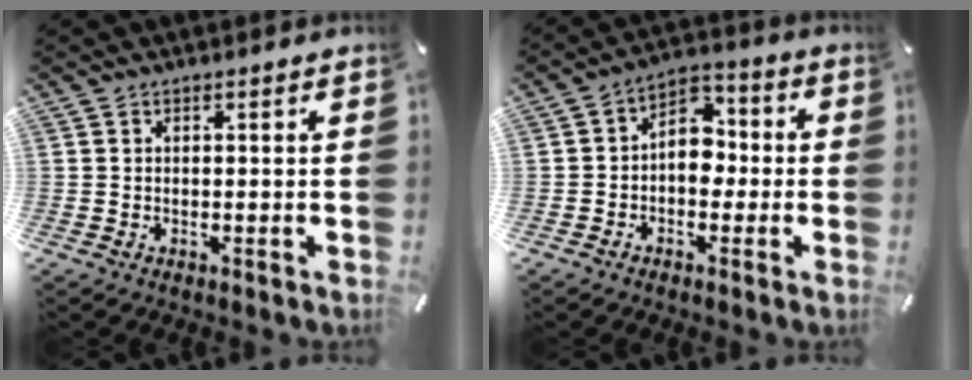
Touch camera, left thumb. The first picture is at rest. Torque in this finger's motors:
{"motor_torque": [0.03, 0.80, 0.52, -0.05, 0.25]}